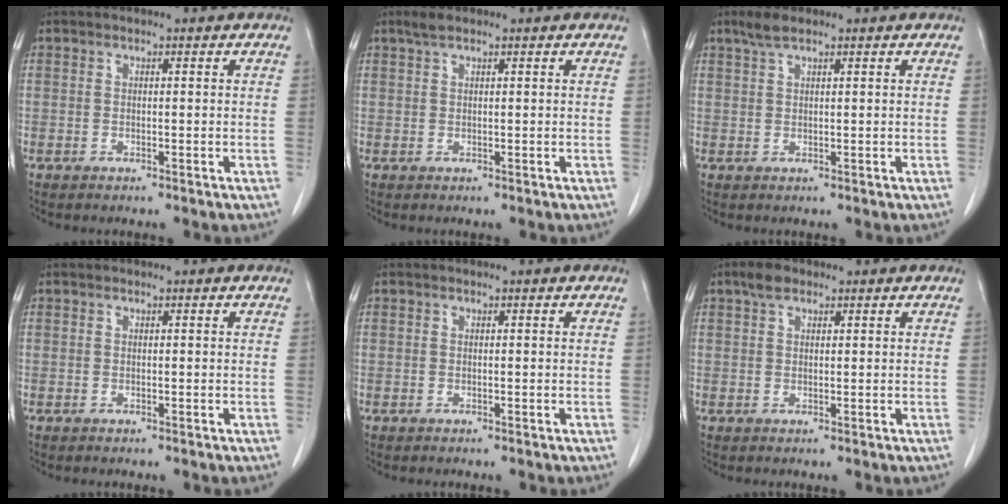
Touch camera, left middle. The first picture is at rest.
{"total": 1.6, "force": [1.3, 0.3, 1.0], "torque": [-0.029, 0.009, 0.027]}
{"total": 2.4, "force": [1.8, 0.3, 1.5], "torque": [-0.039, 0.007, 0.037]}
{"total": 0.0}
{"total": 0.0}
{"total": 2.3, "force": [1.6, 1.1, 1.3], "torque": [-0.030, 0.010, 0.029]}